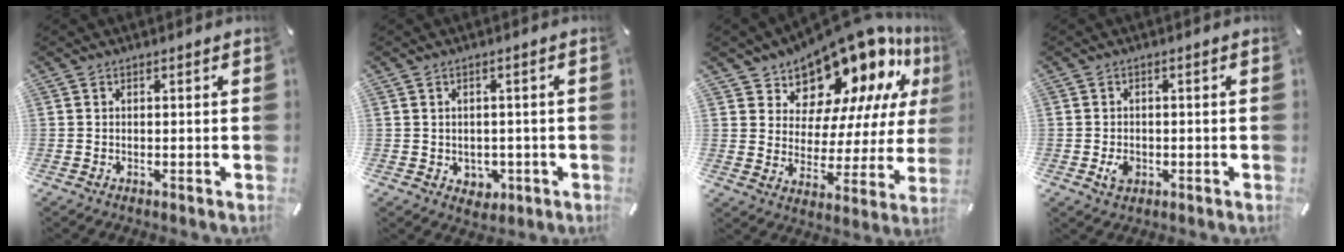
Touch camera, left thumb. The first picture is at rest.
{"total": 3.2, "force": [-0.2, 3.0, 0.8], "torque": [-0.002, -0.001, -0.006]}
{"total": 15.4, "force": [13.2, 6.9, 3.9], "torque": [-0.078, -0.125, 0.226]}
{"total": 3.3, "force": [-0.8, 2.6, 1.9], "torque": [-0.031, -0.001, -0.017]}